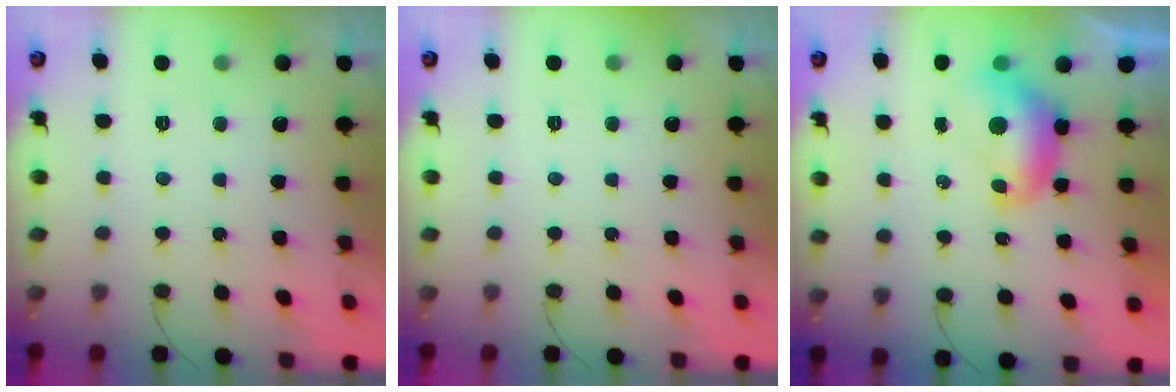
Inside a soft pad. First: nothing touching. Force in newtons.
{"total": 0.0}
{"total": 7.8, "press": 7.8, "slide": 0.2}